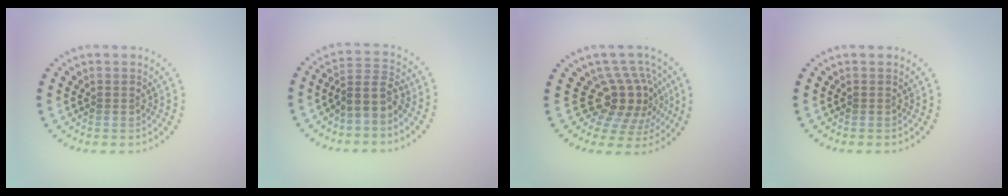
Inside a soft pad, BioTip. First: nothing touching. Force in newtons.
{"total": 2.9, "press": 2.4, "slide": 1.7}
{"total": 5.0, "press": 3.7, "slide": 3.4}
{"total": 0.0}